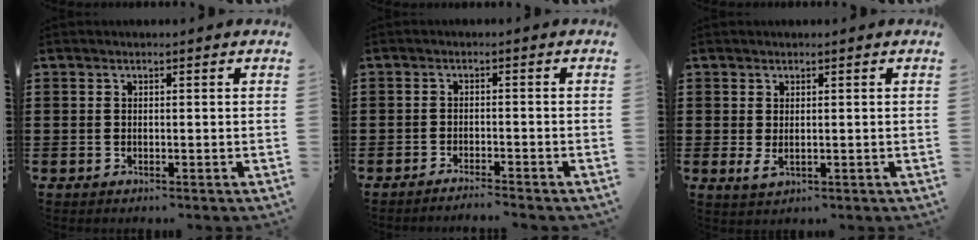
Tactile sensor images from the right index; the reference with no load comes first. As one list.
[{"total": 1.9, "force": [-1.9, -0.2, 0.3], "torque": [-0.007, 0.002, -0.038]}, {"total": 1.8, "force": [0.4, 0.8, 1.6], "torque": [-0.039, -0.002, 0.005]}]